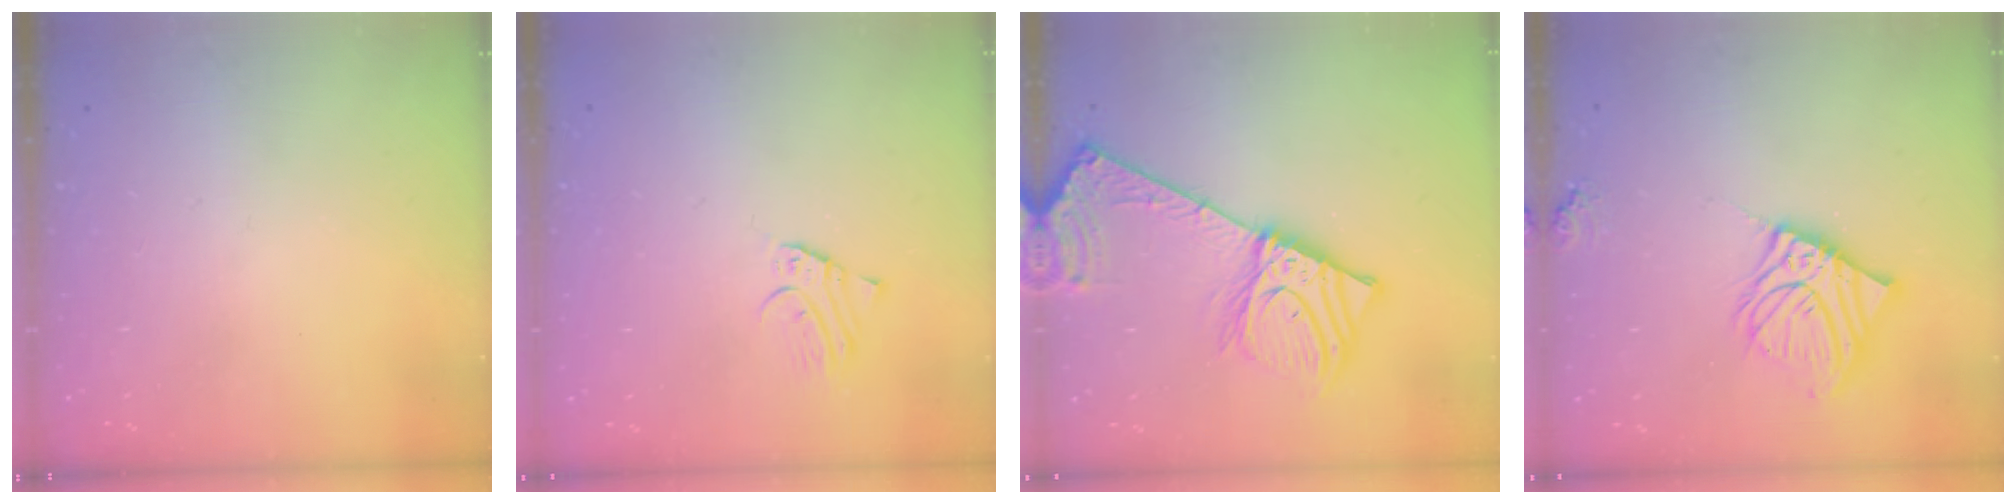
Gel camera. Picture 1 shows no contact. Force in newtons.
{"total": 2.3, "press": 2.3, "slide": 0.2}
{"total": 18.5, "press": 18.2, "slide": 3.7}
{"total": 12.2, "press": 12.0, "slide": 2.1}